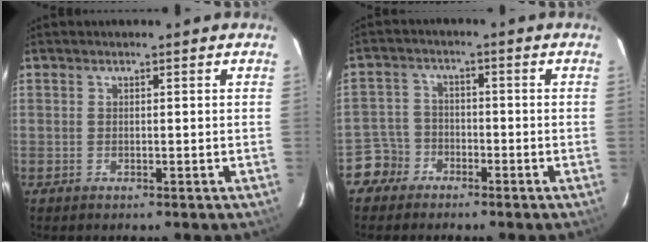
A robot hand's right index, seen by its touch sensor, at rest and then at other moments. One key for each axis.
{"total": 4.8, "fx": -3.2, "fy": 3.5, "fz": -0.8, "tx": 0.008, "ty": 0.022, "tz": -0.065}